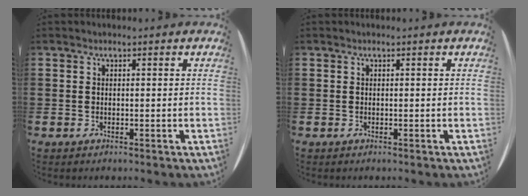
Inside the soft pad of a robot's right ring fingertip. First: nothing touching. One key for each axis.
{"total": 0.0}